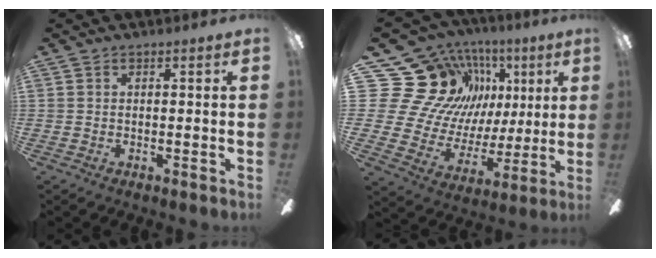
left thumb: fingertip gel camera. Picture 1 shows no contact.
{"total": 21.4, "force": [8.8, 17.5, 8.8], "torque": [-0.184, -0.068, 0.198]}